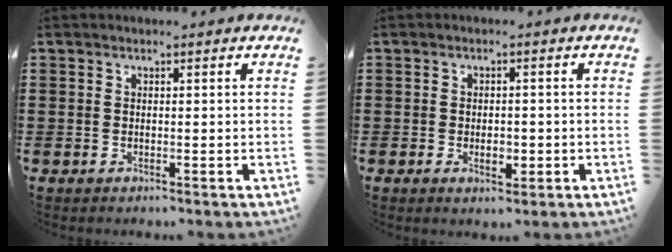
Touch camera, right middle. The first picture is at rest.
{"total": 2.8, "force": [-0.7, 1.4, 2.3], "torque": [-0.036, -0.003, -0.014]}